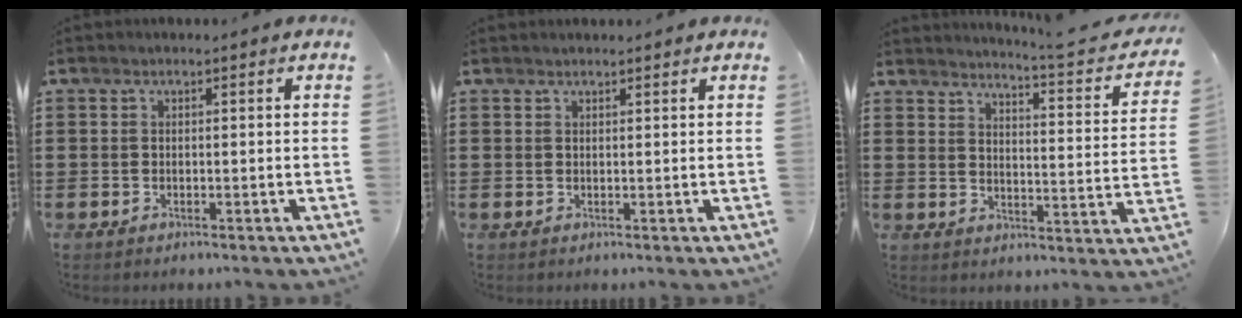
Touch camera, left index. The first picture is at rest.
{"total": 0.8, "force": [0.8, 0.0, 0.0], "torque": [-0.002, 0.000, 0.015]}
{"total": 4.2, "force": [3.7, -0.6, 1.9], "torque": [-0.041, -0.038, 0.050]}